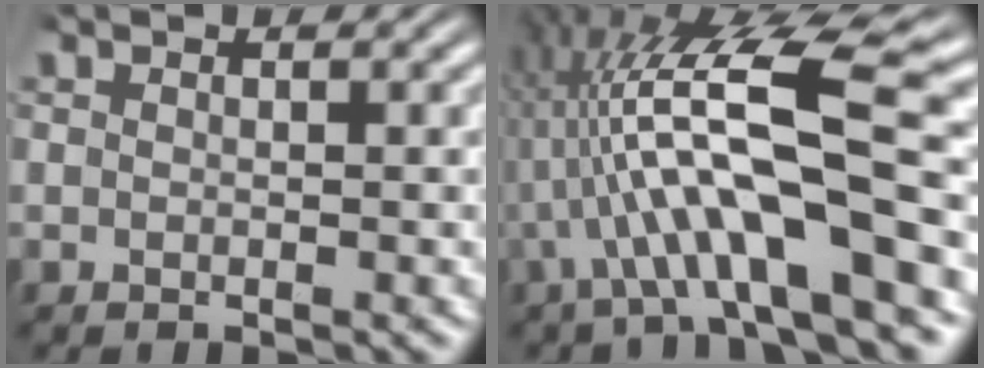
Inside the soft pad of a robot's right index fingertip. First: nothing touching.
{"total": 10.1, "force": [1.0, 3.2, 9.5], "torque": [-0.182, 0.006, 0.021]}